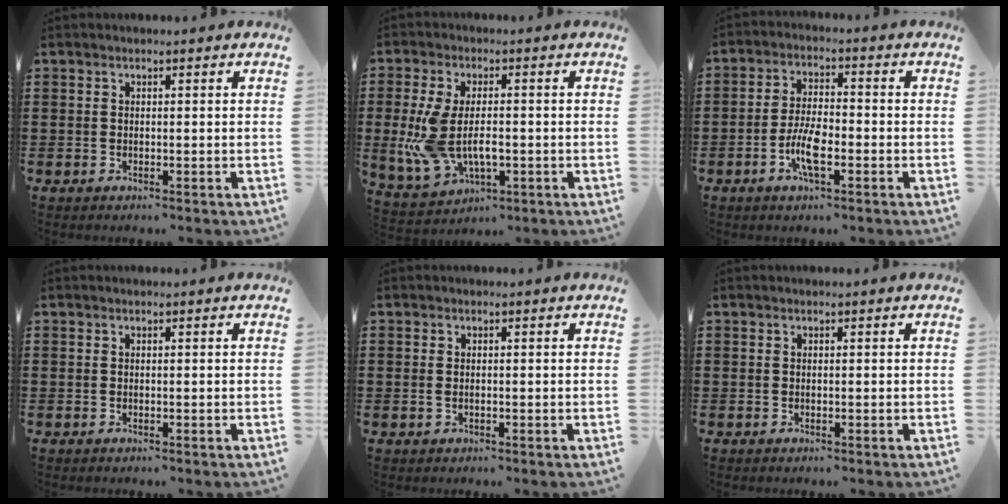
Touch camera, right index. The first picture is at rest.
{"total": 8.8, "force": [-1.0, 4.8, 7.3], "torque": [-0.172, 0.000, -0.022]}
{"total": 6.5, "force": [-2.4, 2.2, 5.7], "torque": [-0.128, -0.005, -0.051]}
{"total": 0.0}
{"total": 1.0, "force": [-0.1, 0.5, 0.9], "torque": [-0.026, 0.000, -0.007]}
{"total": 0.0}